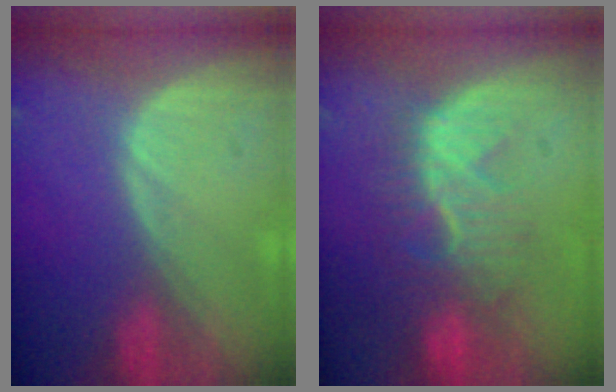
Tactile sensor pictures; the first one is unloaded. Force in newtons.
{"total": 9.9, "press": 8.7, "slide": 4.7}